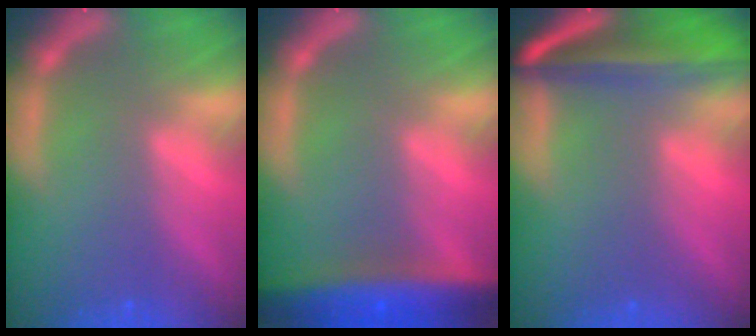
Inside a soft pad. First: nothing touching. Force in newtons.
{"total": 9.6}
{"total": 10.0}